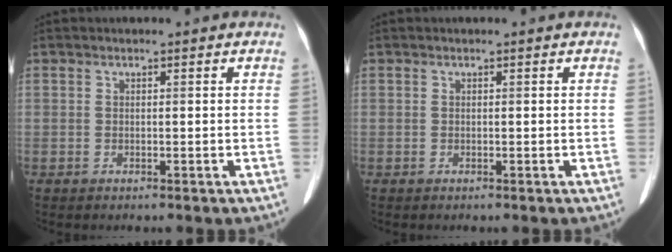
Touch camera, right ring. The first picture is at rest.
{"total": 0.0}